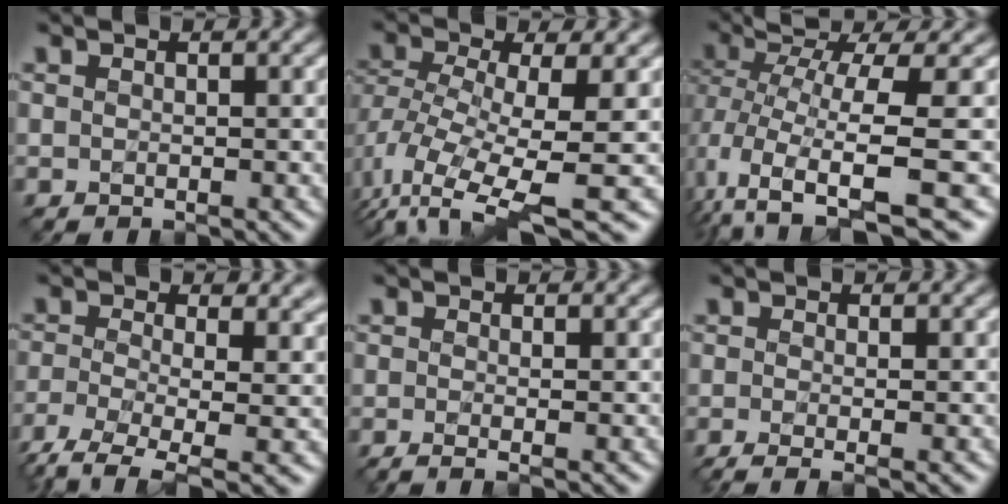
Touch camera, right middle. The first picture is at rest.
{"total": 8.0, "force": [-3.0, 2.8, 6.9], "torque": [-0.134, -0.016, -0.059]}
{"total": 8.6, "force": [-1.3, 2.8, 8.0], "torque": [-0.153, -0.021, -0.005]}
{"total": 8.5, "force": [-3.2, 3.8, 6.9], "torque": [-0.143, -0.022, -0.060]}
{"total": 2.4, "force": [-0.6, 1.0, 2.1], "torque": [-0.021, -0.008, -0.017]}
{"total": 3.3, "force": [-0.9, 1.3, 2.9], "torque": [-0.038, -0.013, -0.023]}